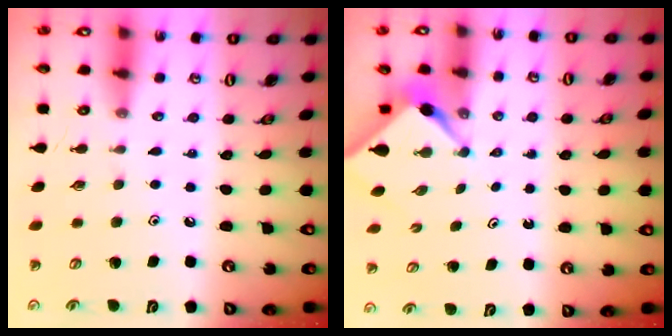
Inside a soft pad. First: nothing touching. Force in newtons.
{"total": 3.1, "press": 3.1, "slide": 0.3}